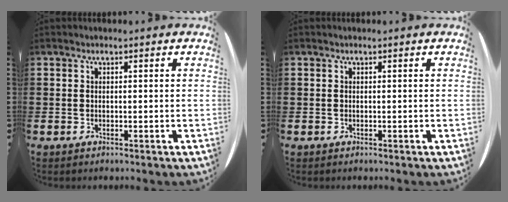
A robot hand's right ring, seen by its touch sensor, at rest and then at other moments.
{"total": 0.0}